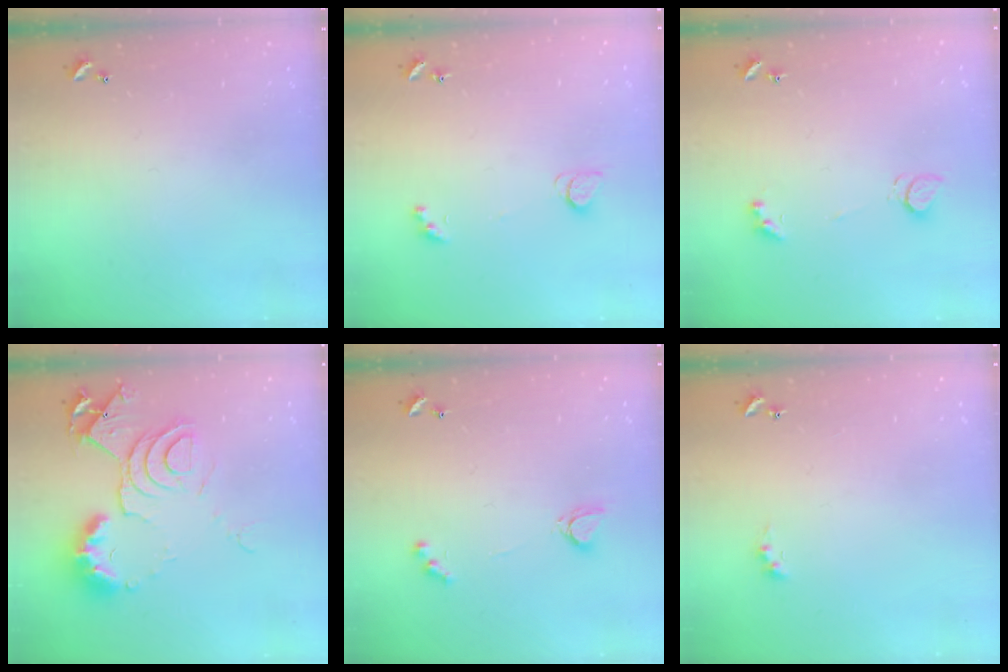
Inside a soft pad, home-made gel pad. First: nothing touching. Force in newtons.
{"total": 2.6, "press": 2.6, "slide": 0.5}
{"total": 2.4, "press": 2.3, "slide": 0.6}
{"total": 12.1, "press": 12.0, "slide": 1.6}
{"total": 4.0, "press": 4.0, "slide": 0.3}
{"total": 0.8, "press": 0.7, "slide": 0.4}